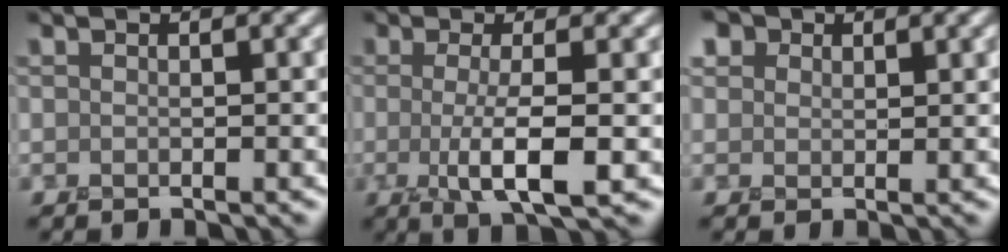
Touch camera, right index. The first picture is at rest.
{"total": 4.4, "force": [-0.2, 1.2, 4.2], "torque": [-0.079, -0.009, -0.004]}
{"total": 3.5, "force": [2.2, 2.4, 1.0], "torque": [-0.033, 0.020, 0.022]}